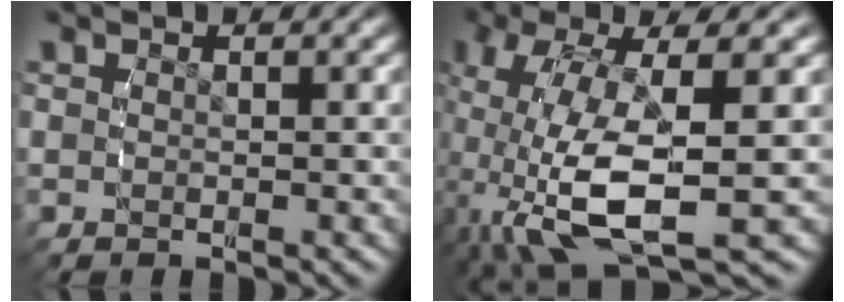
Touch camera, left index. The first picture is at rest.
{"total": 8.8, "force": [-1.1, 3.8, 7.9], "torque": [-0.175, -0.027, 0.010]}